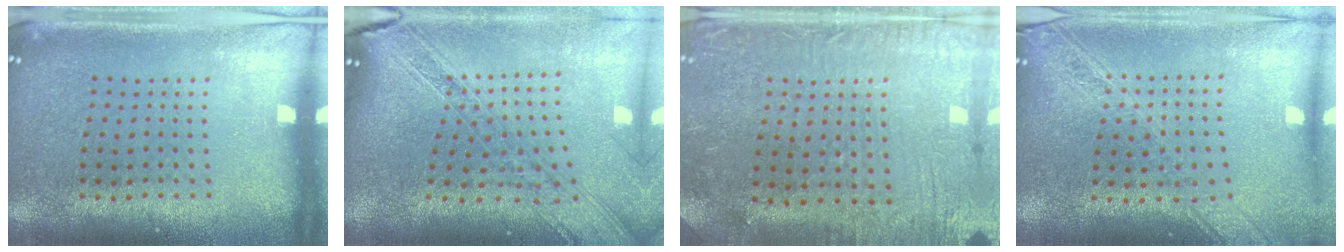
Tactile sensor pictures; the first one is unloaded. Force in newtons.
{"total": 2.5, "press": 2.1, "slide": 1.4}
{"total": 0.9, "press": 0.7, "slide": 0.5}
{"total": 2.2, "press": 1.9, "slide": 1.2}